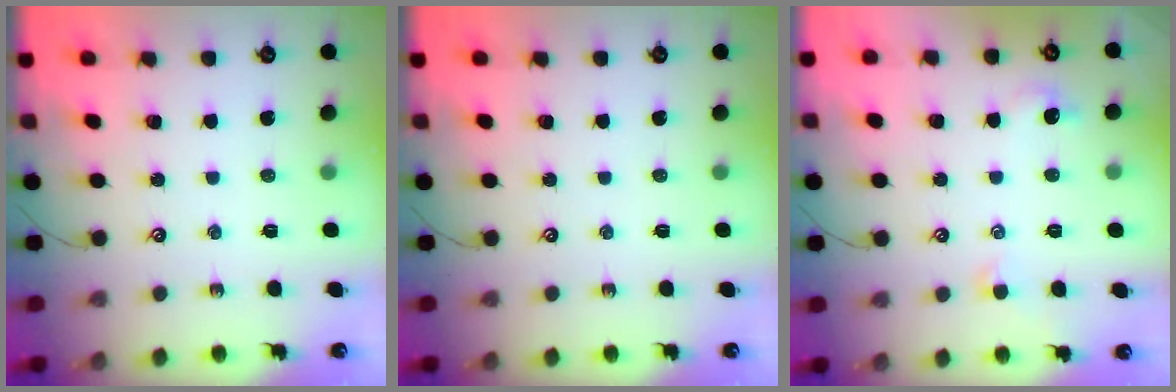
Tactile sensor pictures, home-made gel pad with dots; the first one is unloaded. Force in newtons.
{"total": 0.0}
{"total": 2.5, "press": 2.4, "slide": 0.9}